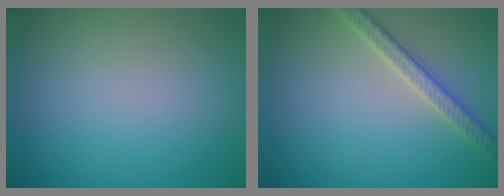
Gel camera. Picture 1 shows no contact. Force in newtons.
{"total": 2.7, "press": 2.7, "slide": 0.1}